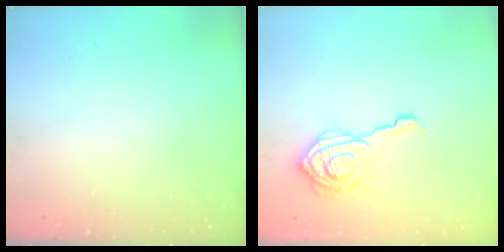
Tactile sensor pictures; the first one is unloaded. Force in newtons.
{"total": 11.7, "press": 11.6, "slide": 0.7}